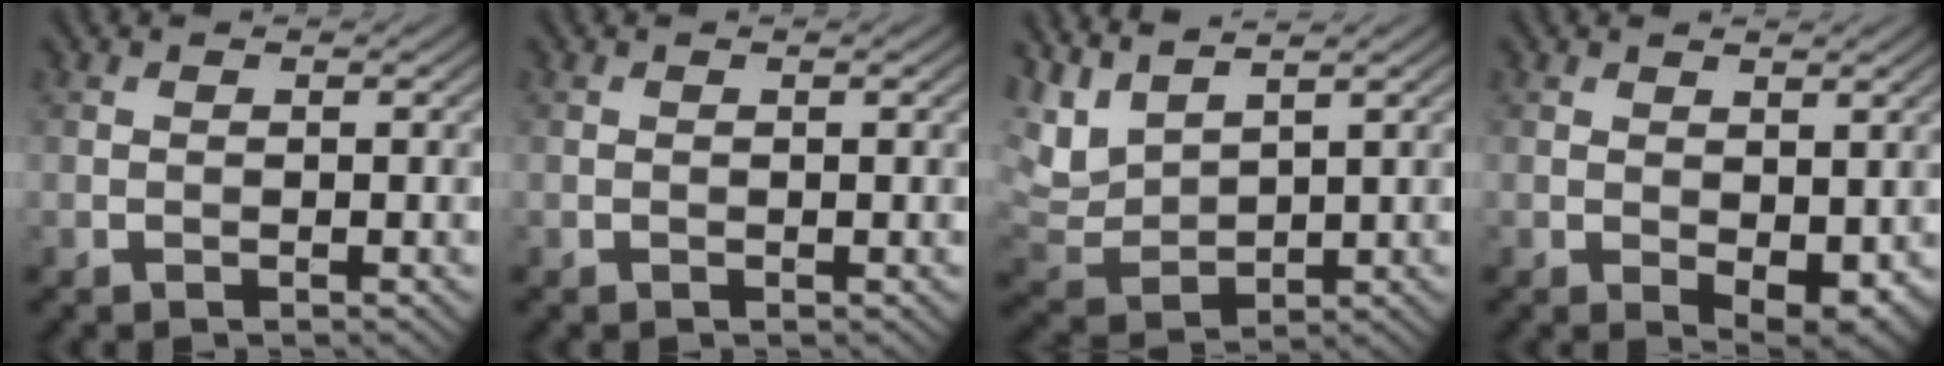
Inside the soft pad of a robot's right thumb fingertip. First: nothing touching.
{"total": 0.0}
{"total": 6.0, "force": [4.7, 1.9, 3.3], "torque": [-0.094, 0.003, 0.102]}
{"total": 3.6, "force": [0.0, 1.9, 3.0], "torque": [-0.047, -0.008, 0.007]}